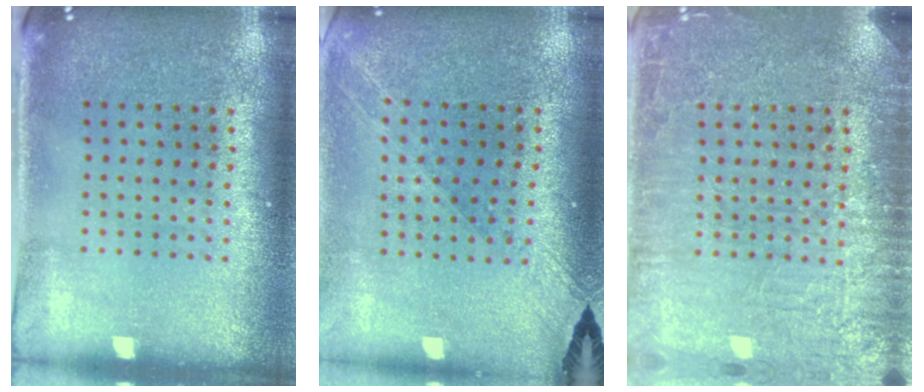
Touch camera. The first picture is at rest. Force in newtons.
{"total": 1.2, "press": 1.2, "slide": 0.2}
{"total": 5.3, "press": 5.2, "slide": 0.8}